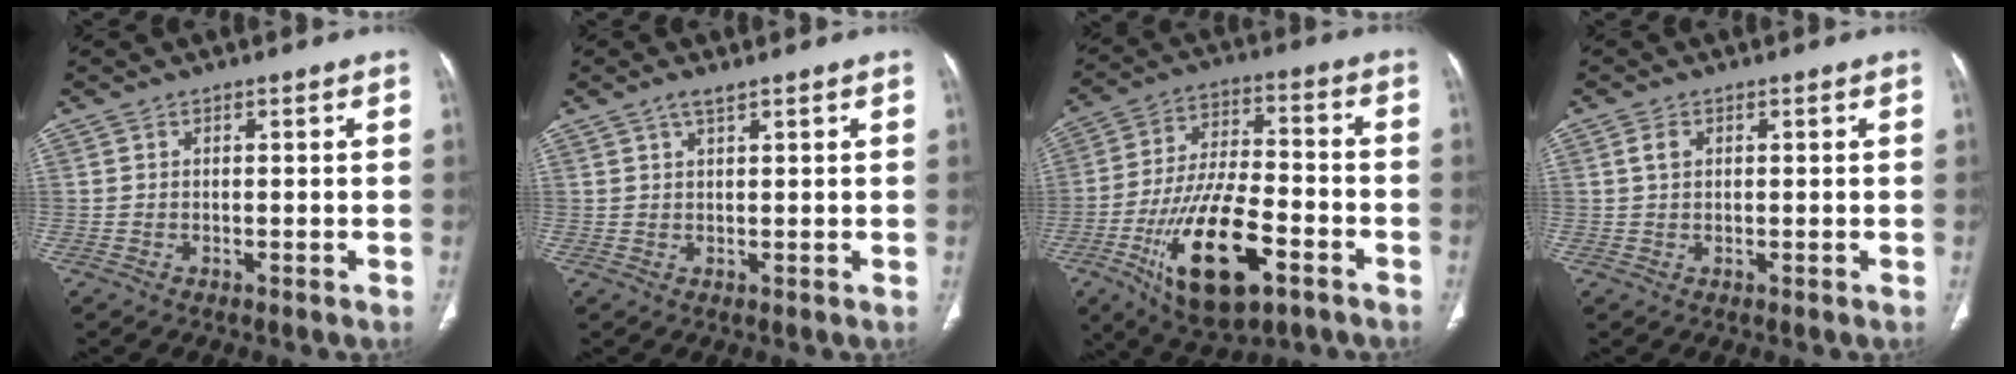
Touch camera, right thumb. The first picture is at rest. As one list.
[{"total": 1.8, "force": [1.2, 0.4, 1.3], "torque": [-0.028, -0.001, 0.025]}, {"total": 19.8, "force": [-8.5, 8.5, 15.7], "torque": [-0.277, 0.033, -0.135]}, {"total": 1.9, "force": [0.6, 1.2, 1.3], "torque": [-0.022, 0.004, 0.014]}]